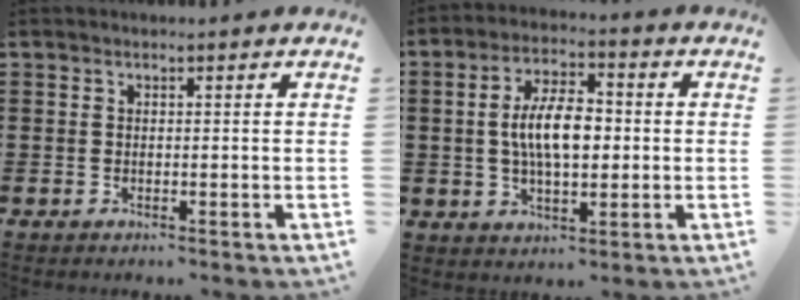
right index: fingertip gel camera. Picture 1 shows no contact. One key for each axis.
{"total": 7.9, "fx": 0.1, "fy": 3.6, "fz": 7.0, "tx": -0.130, "ty": 0.009, "tz": -0.004}